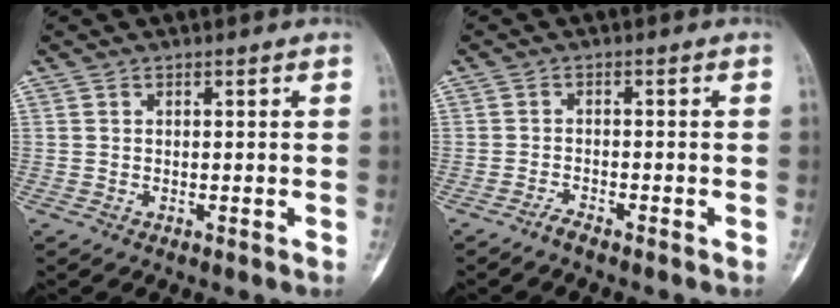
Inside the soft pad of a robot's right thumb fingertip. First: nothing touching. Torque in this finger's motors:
{"motor_torque": [0.55, -0.32, 0.13, -0.39, 0.03]}